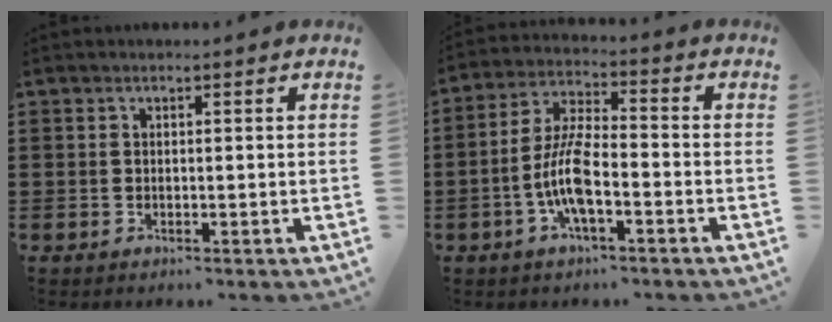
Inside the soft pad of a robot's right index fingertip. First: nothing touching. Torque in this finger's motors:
{"motor_torque": [2.14, 0.00, 0.43, 0.21]}